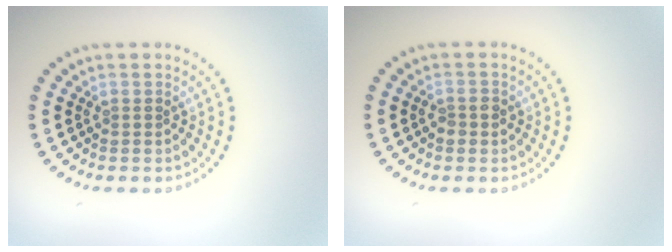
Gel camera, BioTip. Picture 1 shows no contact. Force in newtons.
{"total": 1.3, "press": 1.3, "slide": 0.2}